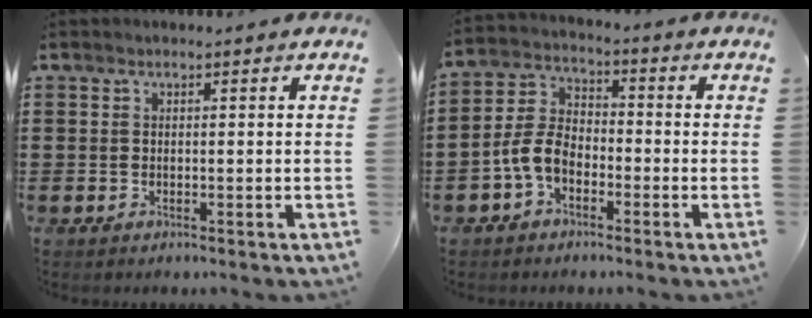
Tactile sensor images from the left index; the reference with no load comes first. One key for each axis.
{"total": 5.6, "fx": -3.0, "fy": 3.3, "fz": 3.5, "tx": -0.092, "ty": 0.007, "tz": -0.065}